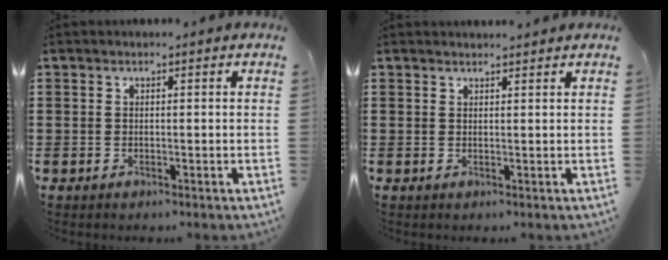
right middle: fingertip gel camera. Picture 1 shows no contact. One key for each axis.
{"total": 1.1, "fx": 1.0, "fy": -0.1, "fz": 0.1, "tx": 0.003, "ty": -0.005, "tz": 0.018}